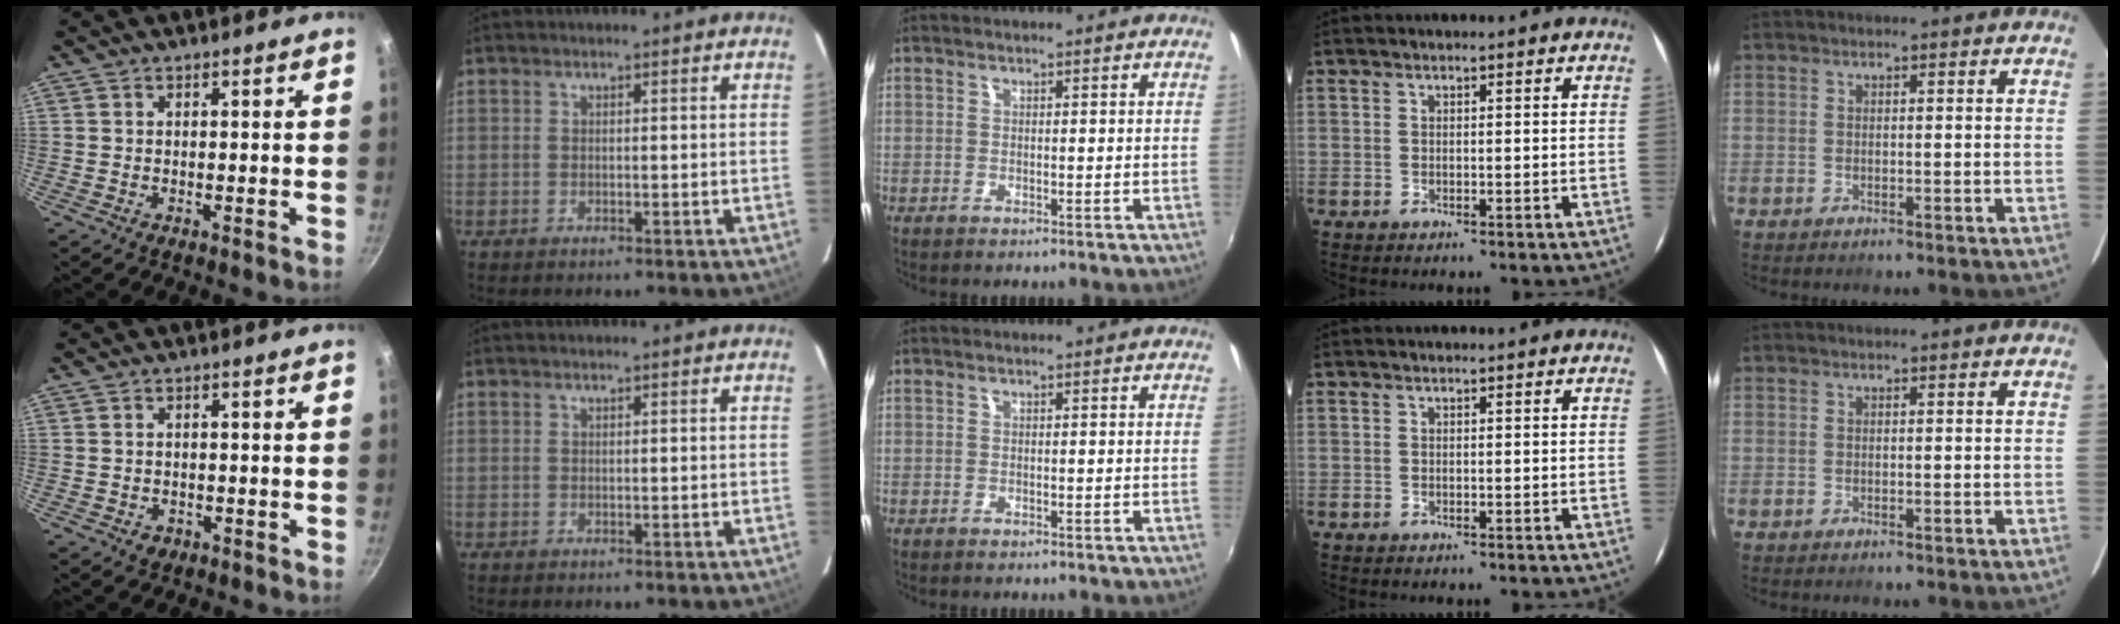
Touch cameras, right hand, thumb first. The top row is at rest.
{"thumb": {"total": 1.9, "force": [-0.8, 1.5, 0.7], "torque": [-0.012, 0.005, -0.004]}}